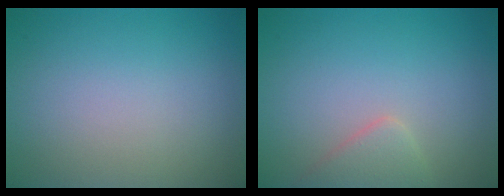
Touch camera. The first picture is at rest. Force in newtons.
{"total": 2.1, "press": 2.1, "slide": 0.2}